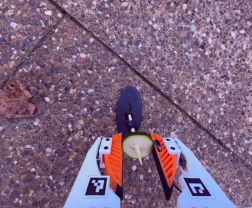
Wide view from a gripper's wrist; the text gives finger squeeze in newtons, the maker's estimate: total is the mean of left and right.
{"total": 7.9, "left": 7.4, "right": 8.4}